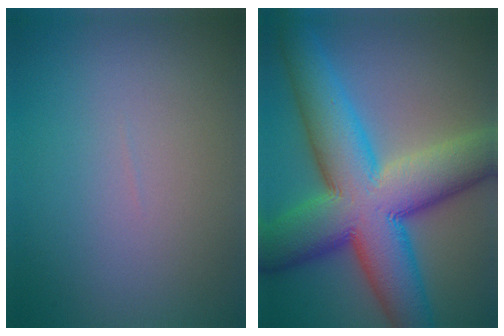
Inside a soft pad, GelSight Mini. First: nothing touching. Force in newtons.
{"total": 14.4, "press": 14.4, "slide": 0.3}